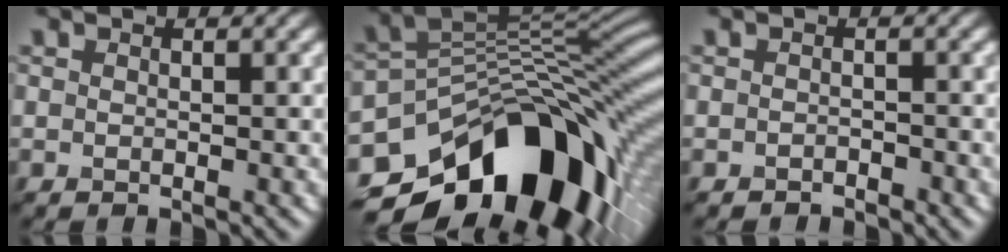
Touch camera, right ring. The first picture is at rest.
{"total": 15.2, "force": [-6.6, 9.2, 10.1], "torque": [-0.158, 0.007, -0.105]}
{"total": 0.8, "force": [-0.7, 0.3, 0.1], "torque": [0.000, 0.004, -0.013]}